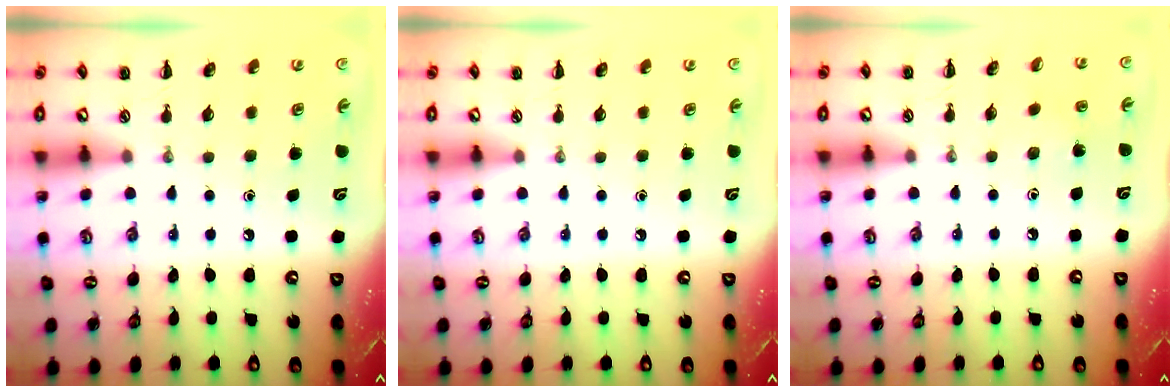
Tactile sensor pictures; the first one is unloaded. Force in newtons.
{"total": 0.0}
{"total": 3.9, "press": 3.7, "slide": 1.0}